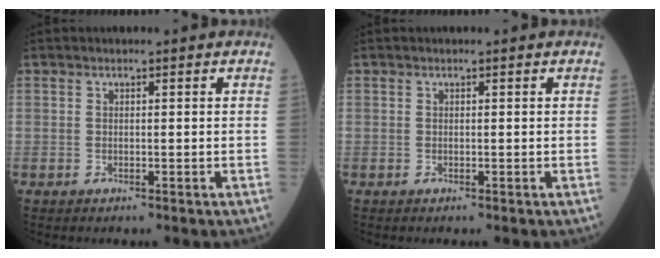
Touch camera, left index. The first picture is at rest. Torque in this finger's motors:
{"motor_torque": [-0.01, 0.01, -0.03, -0.01]}